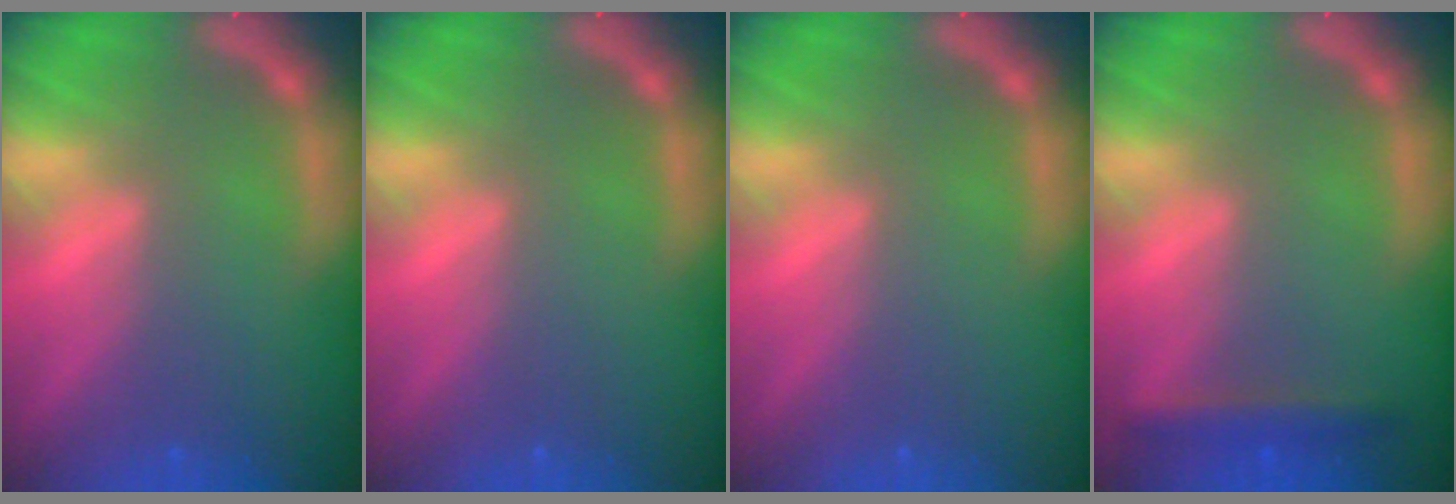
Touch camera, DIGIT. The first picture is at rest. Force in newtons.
{"total": 0.0}
{"total": 0.0}
{"total": 2.4}